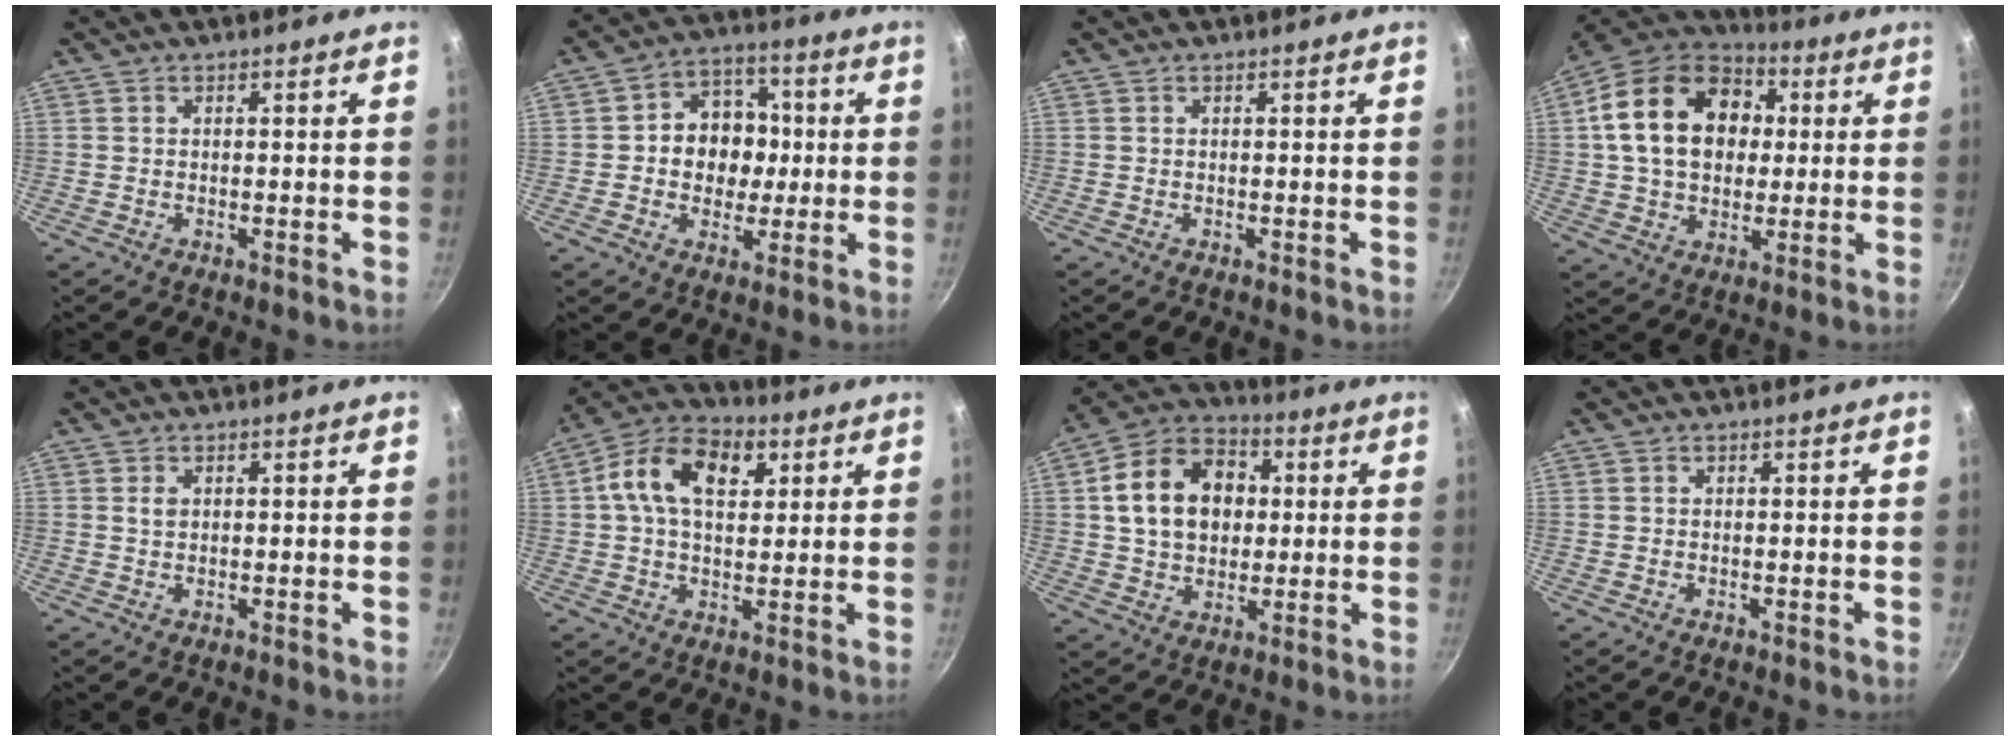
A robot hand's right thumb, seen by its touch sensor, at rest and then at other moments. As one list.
[{"total": 11.6, "force": [0.2, 9.7, 6.4], "torque": [-0.051, 0.013, -0.006]}, {"total": 0.0}, {"total": 21.0, "force": [3.8, 15.5, 13.7], "torque": [-0.213, 0.025, 0.057]}, {"total": 1.6, "force": [0.5, 1.2, 1.0], "torque": [-0.015, 0.001, 0.008]}, {"total": 13.6, "force": [4.0, 8.7, 9.6], "torque": [-0.146, 0.010, 0.051]}, {"total": 16.1, "force": [2.5, 12.2, 10.2], "torque": [-0.143, 0.021, 0.034]}, {"total": 0.0}]